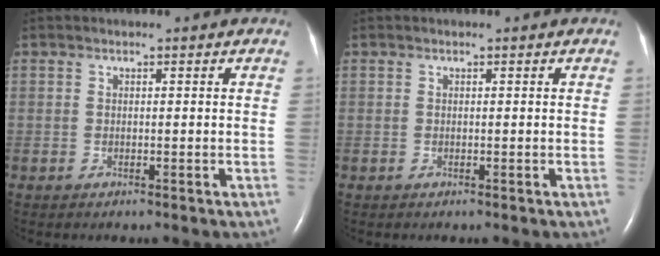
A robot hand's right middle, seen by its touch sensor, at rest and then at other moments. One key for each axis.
{"total": 0.0}